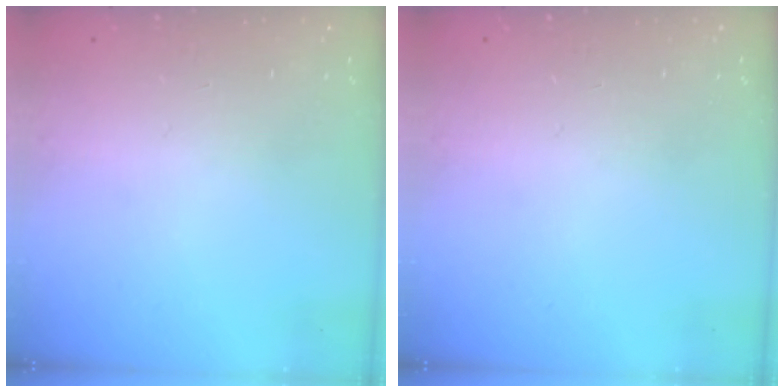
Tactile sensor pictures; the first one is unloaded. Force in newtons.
{"total": 0.0}